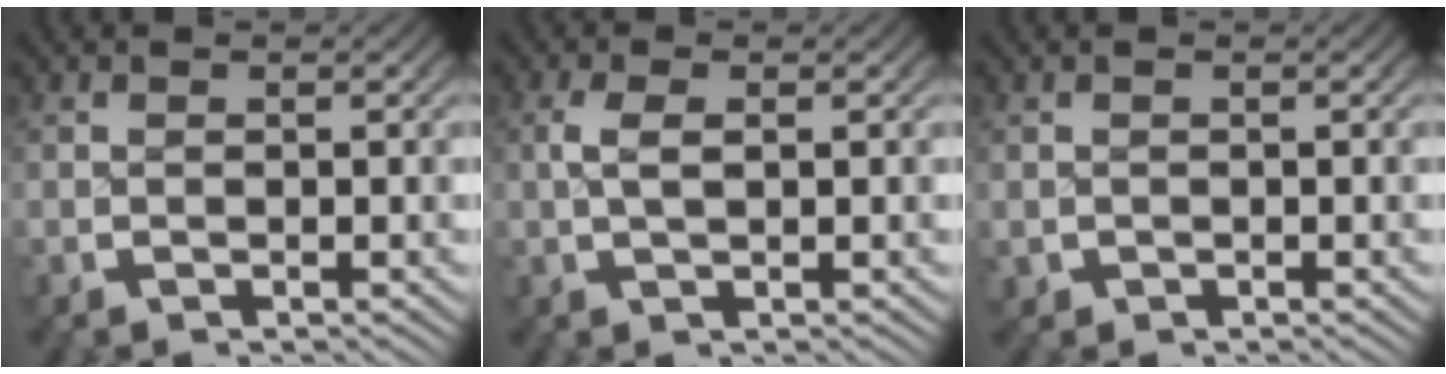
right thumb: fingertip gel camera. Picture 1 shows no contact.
{"total": 1.9, "force": [0.4, 0.8, 1.7], "torque": [-0.040, 0.004, 0.009]}
{"total": 1.0, "force": [-0.2, 1.0, 0.2], "torque": [-0.005, -0.007, 0.002]}